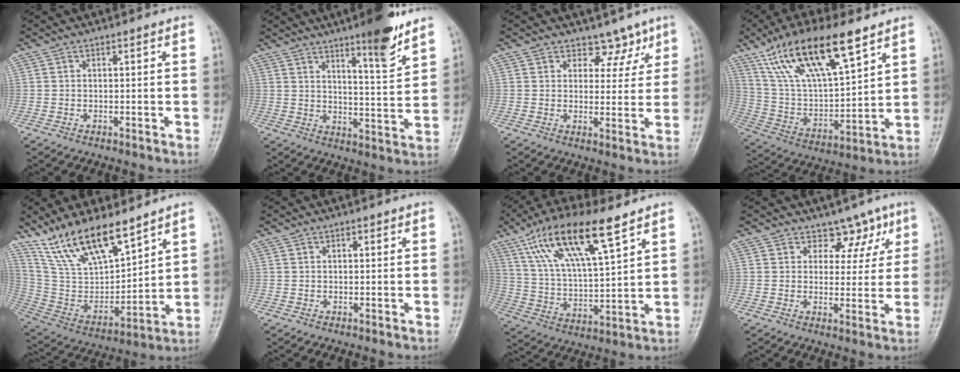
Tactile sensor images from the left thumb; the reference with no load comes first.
{"total": 10.4, "force": [7.2, 1.4, 7.4], "torque": [-0.097, -0.053, 0.111]}
{"total": 4.9, "force": [3.6, 3.2, 1.1], "torque": [0.026, -0.020, 0.051]}
{"total": 20.7, "force": [12.4, 6.7, 15.1], "torque": [-0.260, -0.031, 0.242]}
{"total": 17.5, "force": [13.1, 5.8, 10.1], "torque": [-0.152, -0.063, 0.263]}
{"total": 0.7, "force": [0.4, 0.4, 0.4], "torque": [-0.002, -0.001, 0.004]}
{"total": 17.6, "force": [10.1, 4.8, 13.6], "torque": [-0.245, -0.024, 0.195]}
{"total": 5.8, "force": [3.8, 4.1, 1.4], "torque": [0.027, -0.017, 0.053]}